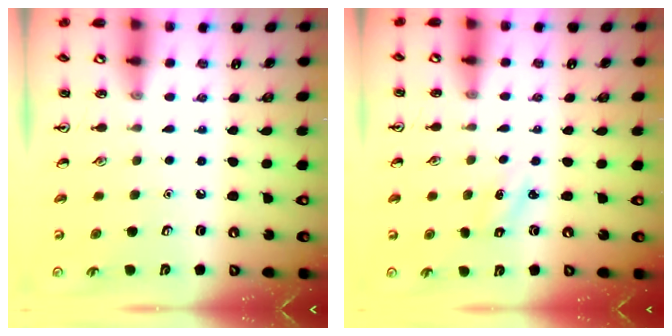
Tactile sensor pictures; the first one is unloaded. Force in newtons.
{"total": 1.3, "press": 1.2, "slide": 0.5}